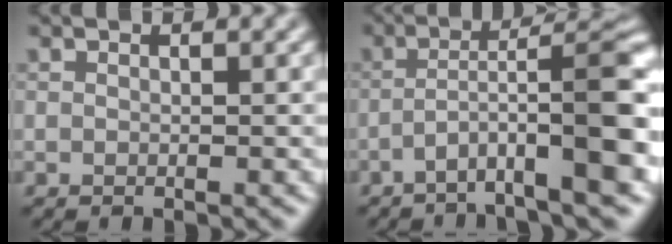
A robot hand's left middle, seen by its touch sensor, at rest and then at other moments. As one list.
[{"total": 9.5, "force": [-3.4, 1.6, 8.7], "torque": [-0.133, 0.014, -0.062]}]